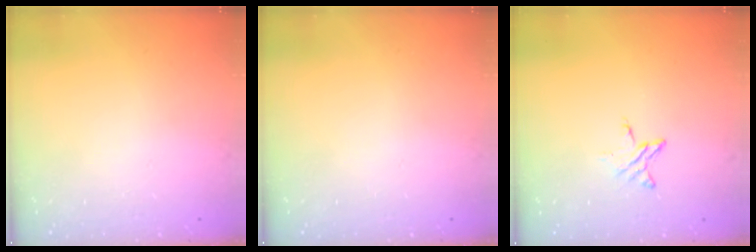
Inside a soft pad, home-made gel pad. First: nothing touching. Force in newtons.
{"total": 0.0}
{"total": 5.0, "press": 5.0, "slide": 0.6}